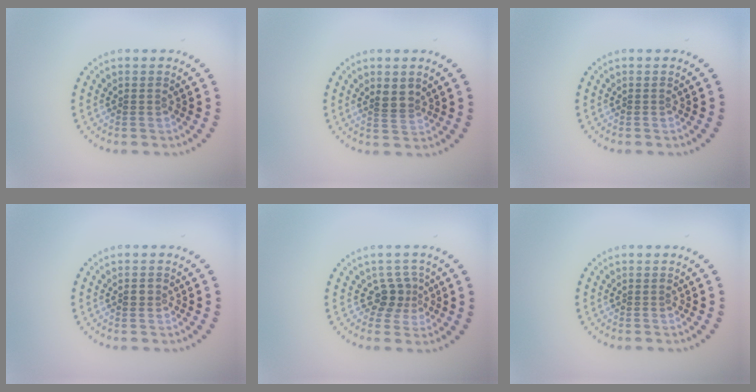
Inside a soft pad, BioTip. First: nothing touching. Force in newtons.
{"total": 2.1, "press": 1.7, "slide": 1.1}
{"total": 0.0}
{"total": 1.2, "press": 1.2, "slide": 0.1}
{"total": 2.3, "press": 1.7, "slide": 1.6}
{"total": 0.0}